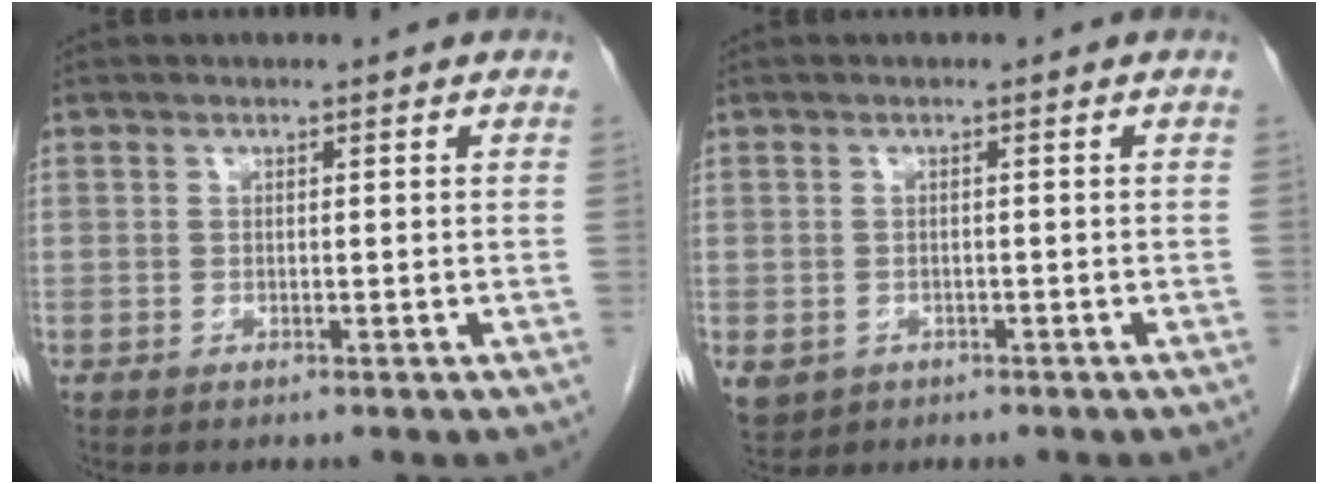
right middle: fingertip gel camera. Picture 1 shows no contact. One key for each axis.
{"total": 4.0, "fx": -1.9, "fy": 3.4, "fz": 1.1, "tx": -0.023, "ty": -0.001, "tz": -0.024}